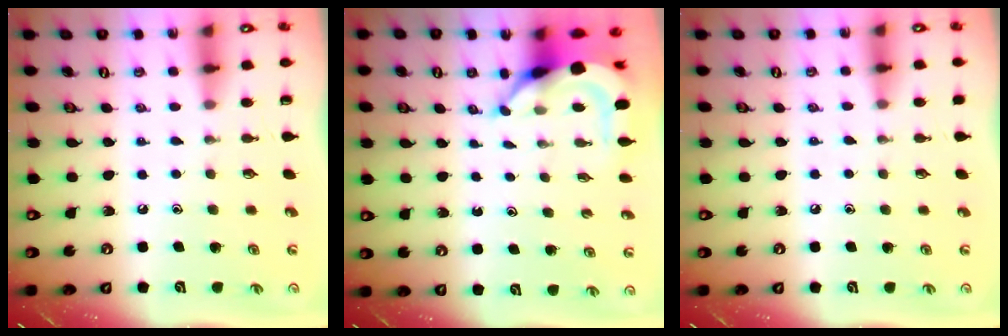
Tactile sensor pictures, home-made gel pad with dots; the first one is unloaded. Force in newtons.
{"total": 6.1, "press": 6.0, "slide": 0.5}
{"total": 2.9, "press": 2.9, "slide": 0.5}